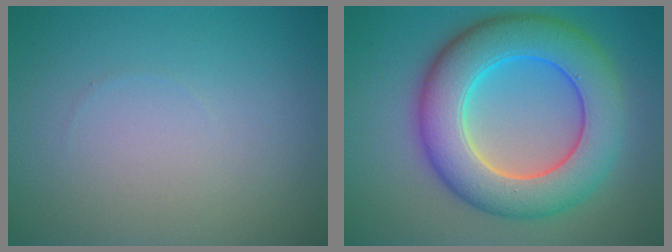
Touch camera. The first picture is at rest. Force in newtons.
{"total": 9.9, "press": 9.9, "slide": 0.5}